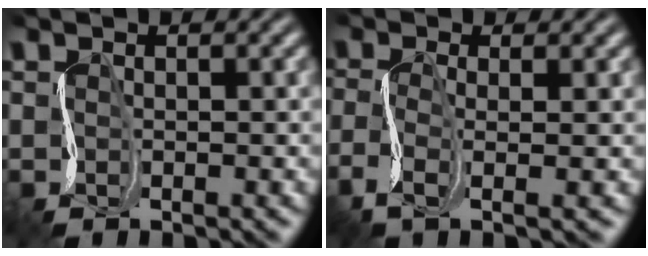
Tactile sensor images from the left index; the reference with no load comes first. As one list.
[{"total": 3.1, "force": [-1.5, 1.0, 2.5], "torque": [-0.075, -0.007, -0.038]}]